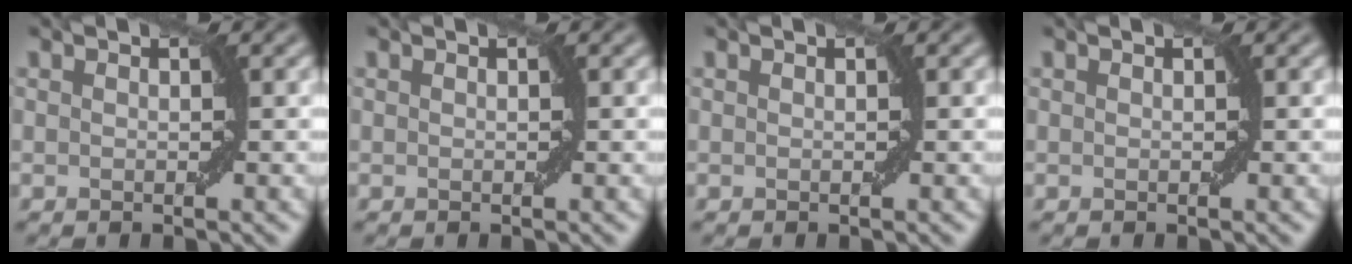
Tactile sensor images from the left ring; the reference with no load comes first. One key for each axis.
{"total": 0.0}
{"total": 0.0}
{"total": 0.0}